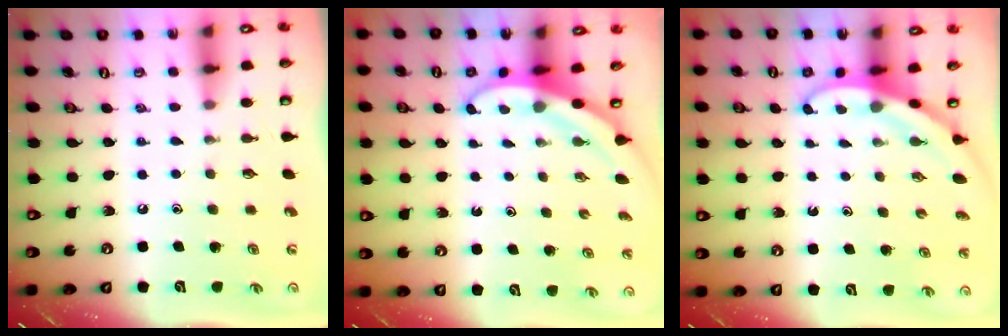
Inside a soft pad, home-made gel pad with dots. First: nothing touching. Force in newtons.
{"total": 3.3, "press": 3.3, "slide": 0.1}
{"total": 3.4, "press": 3.4, "slide": 0.1}